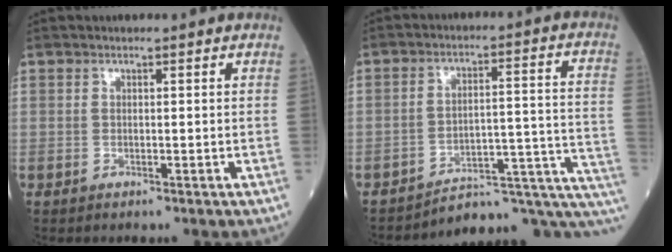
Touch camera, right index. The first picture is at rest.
{"total": 13.5, "force": [-12.5, 2.4, 4.6], "torque": [-0.030, 0.067, -0.163]}